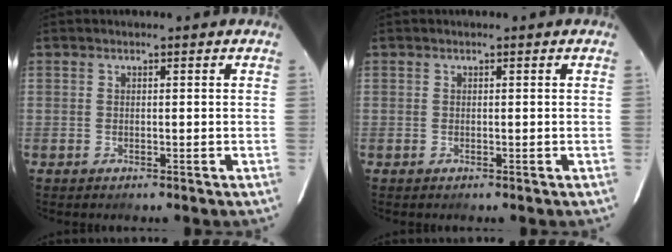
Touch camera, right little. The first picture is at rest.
{"total": 0.0}